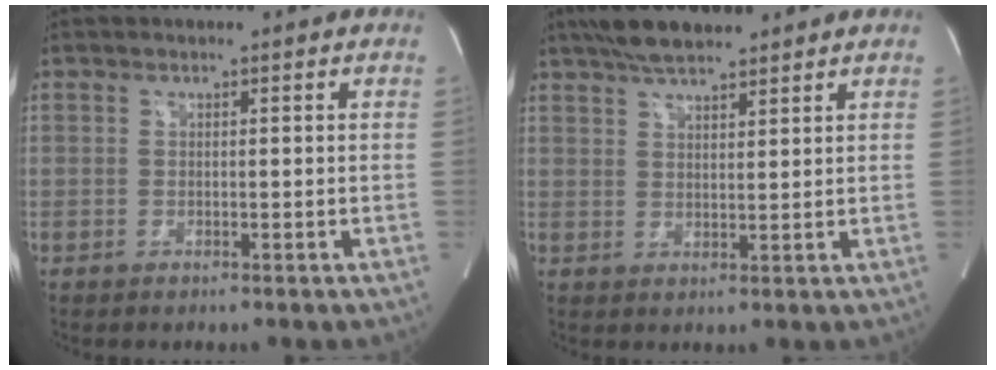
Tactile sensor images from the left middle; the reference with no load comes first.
{"total": 7.9, "force": [6.6, 1.5, 4.2], "torque": [-0.076, 0.024, 0.116]}